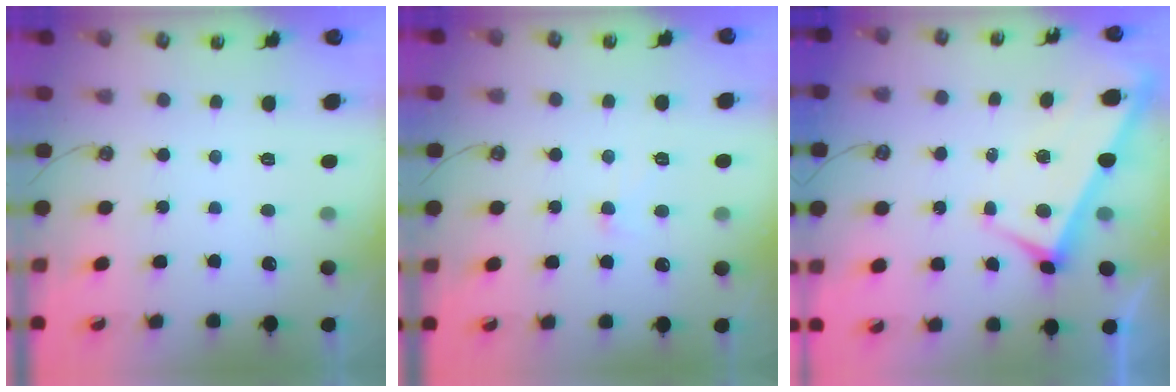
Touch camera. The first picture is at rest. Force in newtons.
{"total": 0.9, "press": 0.8, "slide": 0.4}
{"total": 2.8, "press": 2.7, "slide": 0.9}